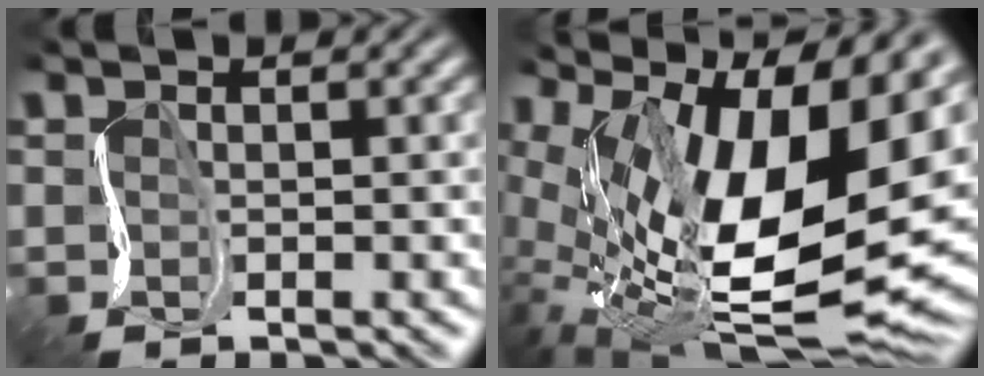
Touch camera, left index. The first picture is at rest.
{"total": 17.2, "force": [1.9, 8.0, 15.1], "torque": [-0.233, -0.017, 0.037]}